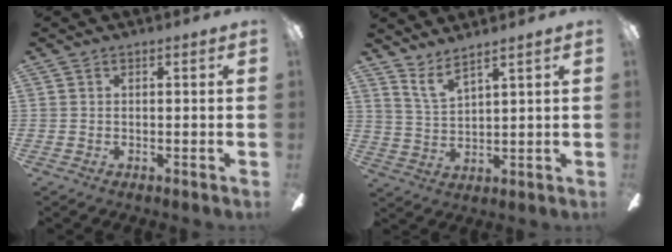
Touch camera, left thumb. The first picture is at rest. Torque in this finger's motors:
{"motor_torque": [0.20, -0.42, 0.29, -0.60, 0.08]}